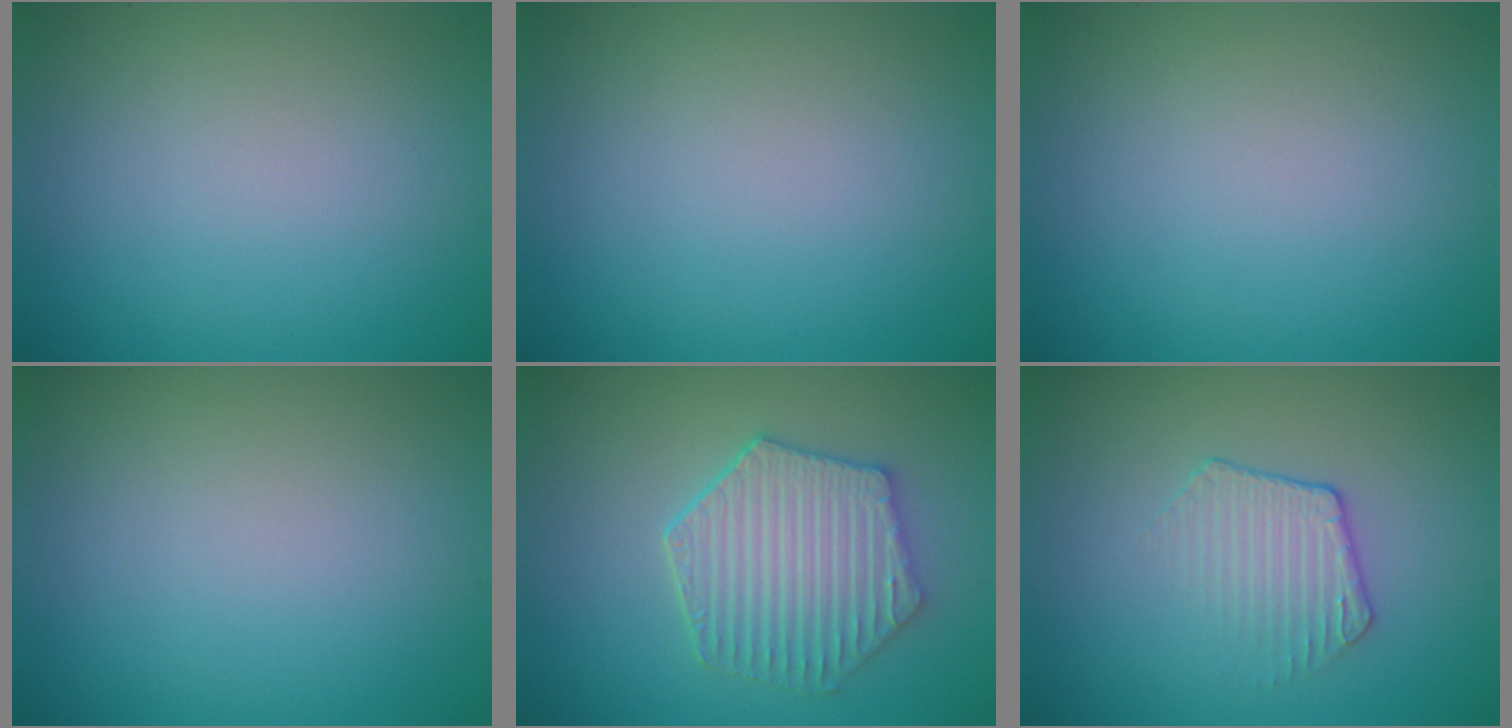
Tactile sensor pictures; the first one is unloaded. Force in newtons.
{"total": 0.0}
{"total": 0.0}
{"total": 0.0}
{"total": 5.4, "press": 4.6, "slide": 2.8}
{"total": 2.1, "press": 1.5, "slide": 1.4}